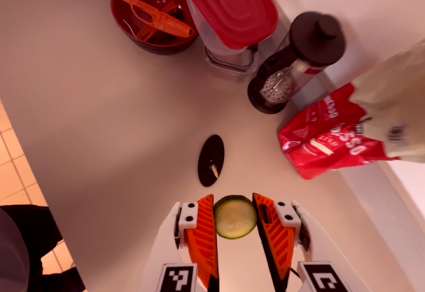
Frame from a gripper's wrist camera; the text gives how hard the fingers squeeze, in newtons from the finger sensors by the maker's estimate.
{"total": 9.1, "left": 9.3, "right": 8.9}